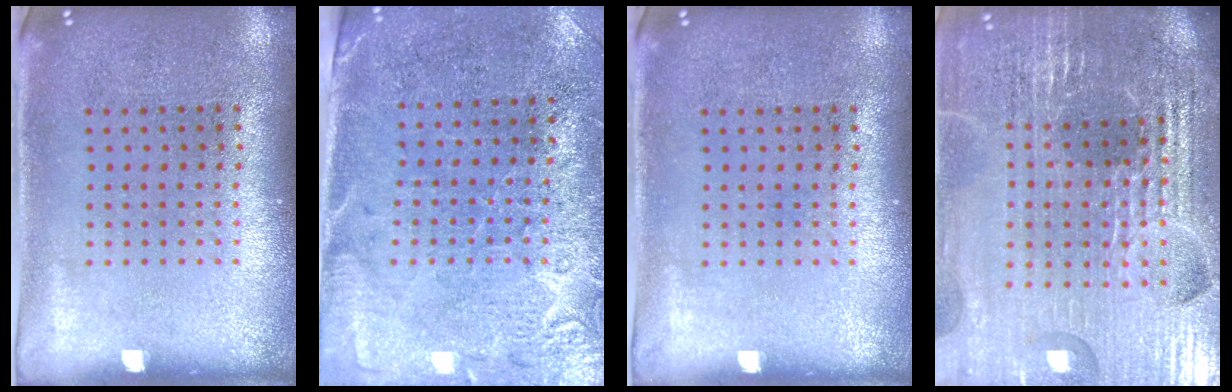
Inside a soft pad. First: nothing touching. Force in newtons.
{"total": 2.9, "press": 2.6, "slide": 1.2}
{"total": 0.0}
{"total": 5.4, "press": 4.9, "slide": 2.1}